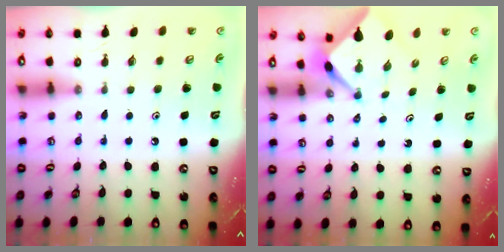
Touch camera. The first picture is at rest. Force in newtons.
{"total": 2.6, "press": 2.5, "slide": 0.4}